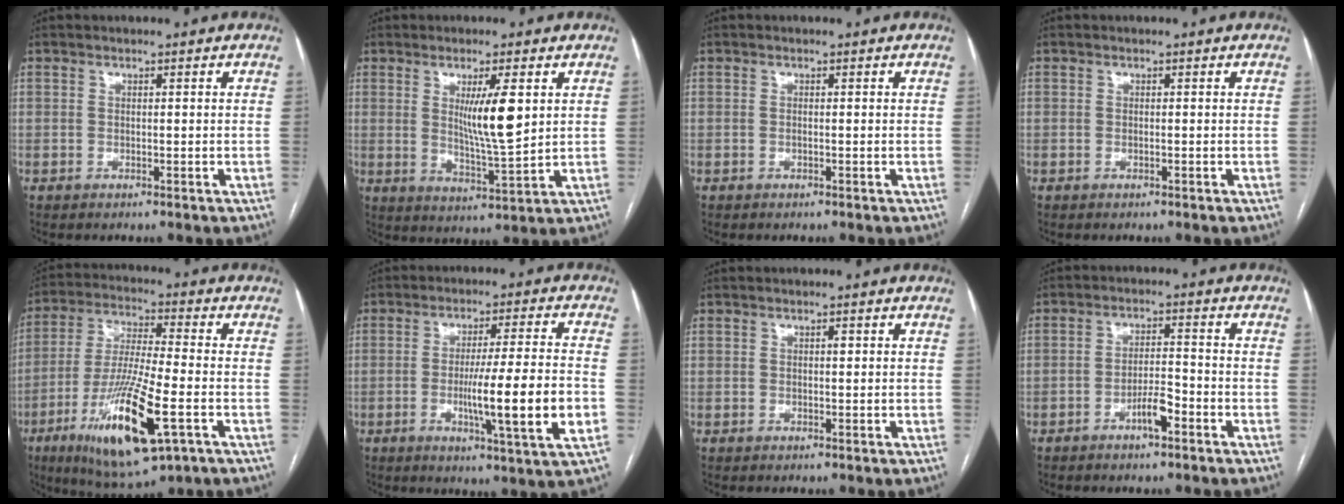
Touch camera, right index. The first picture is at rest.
{"total": 8.3, "force": [2.2, 0.6, 7.9], "torque": [-0.137, -0.017, 0.042]}
{"total": 0.0}
{"total": 0.0}
{"total": 17.3, "force": [-6.6, 2.6, 15.8], "torque": [-0.315, -0.030, -0.111]}
{"total": 12.9, "force": [-2.8, -0.5, 12.6], "torque": [-0.202, -0.015, -0.048]}
{"total": 0.7, "force": [0.2, 0.3, 0.6], "torque": [-0.009, 0.001, 0.002]}
{"total": 4.3, "force": [-2.5, 0.9, 3.4], "torque": [-0.061, 0.004, -0.045]}